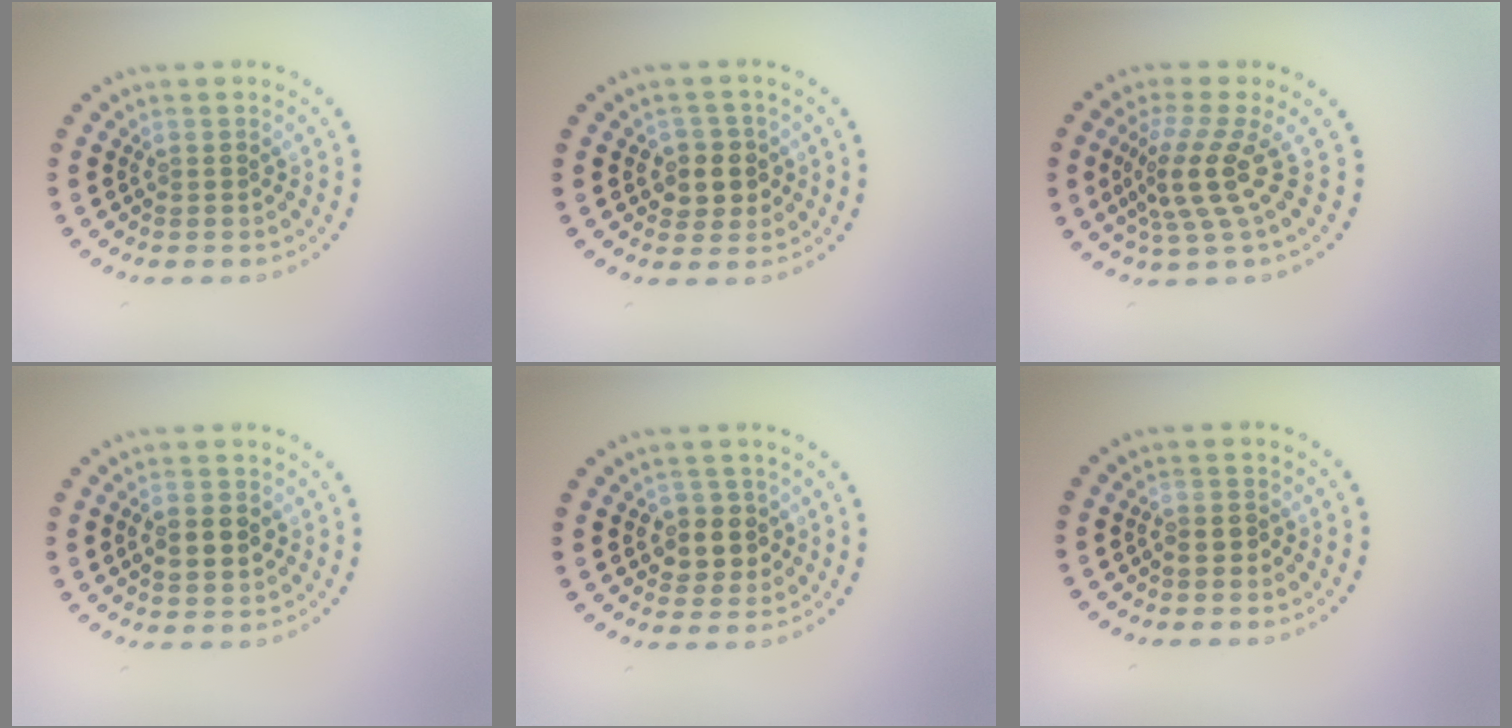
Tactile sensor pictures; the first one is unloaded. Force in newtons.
{"total": 2.8, "press": 2.7, "slide": 0.9}
{"total": 4.2, "press": 2.9, "slide": 3.0}
{"total": 3.2, "press": 3.2, "slide": 0.1}
{"total": 2.8, "press": 2.7, "slide": 0.9}
{"total": 0.9, "press": 0.8, "slide": 0.5}